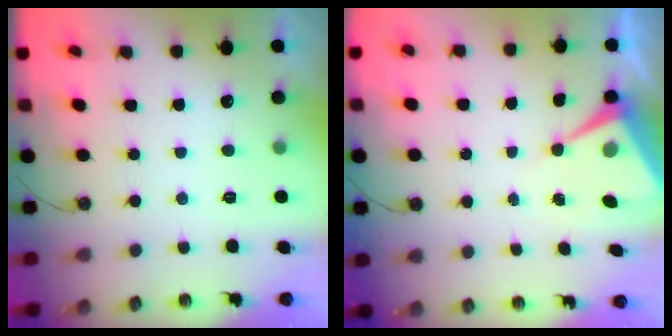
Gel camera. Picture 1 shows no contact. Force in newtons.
{"total": 6.7, "press": 6.7, "slide": 0.2}